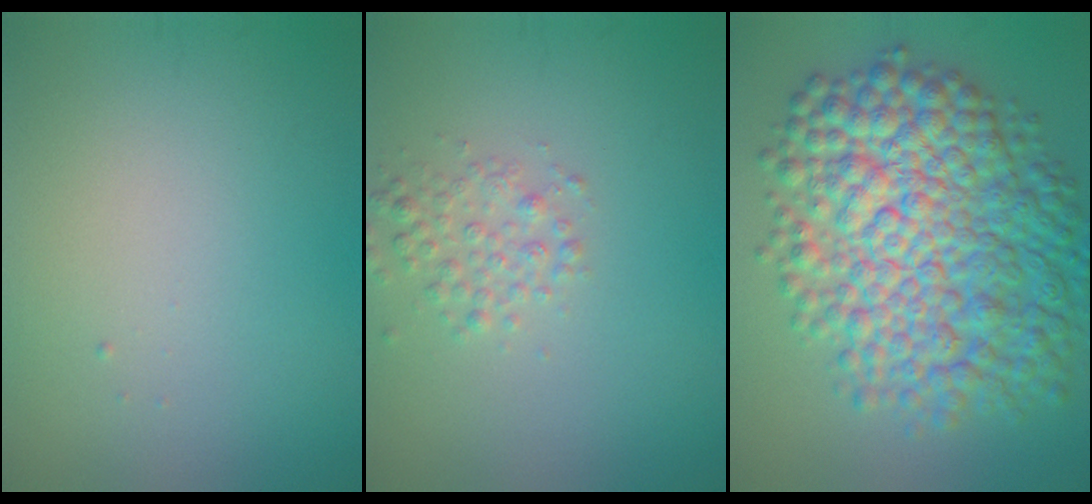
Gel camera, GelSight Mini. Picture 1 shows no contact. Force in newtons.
{"total": 2.1, "press": 2.1, "slide": 0.0}
{"total": 12.0, "press": 12.0, "slide": 0.1}